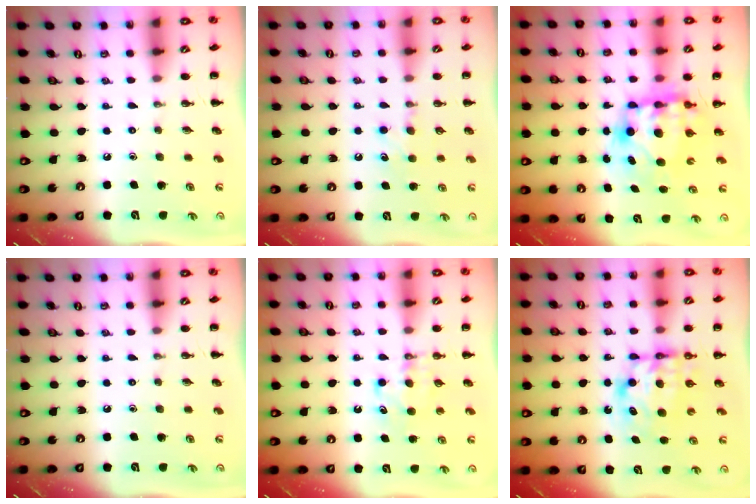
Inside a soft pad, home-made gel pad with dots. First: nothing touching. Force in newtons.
{"total": 6.0, "press": 5.8, "slide": 1.7}
{"total": 10.0, "press": 9.8, "slide": 2.4}
{"total": 0.0}
{"total": 5.5, "press": 5.3, "slide": 1.2}
{"total": 7.1, "press": 7.1, "slide": 1.1}